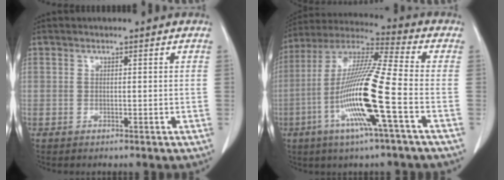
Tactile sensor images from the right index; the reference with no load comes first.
{"total": 16.6, "force": [-5.0, -0.4, 15.9], "torque": [-0.318, -0.011, -0.105]}